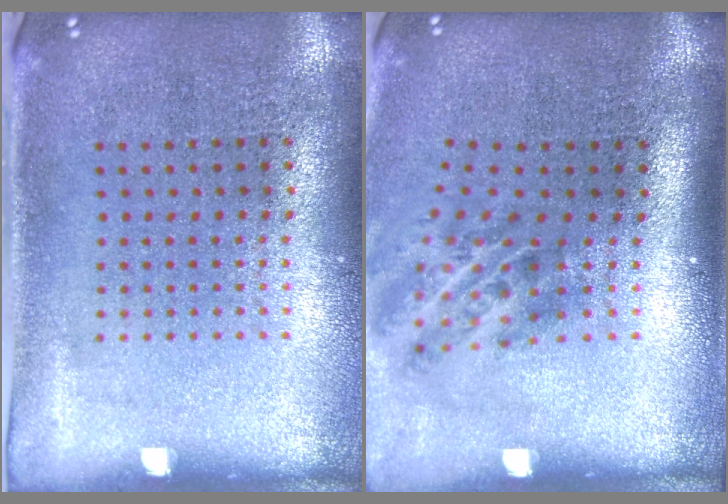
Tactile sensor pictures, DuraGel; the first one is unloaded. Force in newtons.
{"total": 2.1, "press": 1.3, "slide": 1.6}